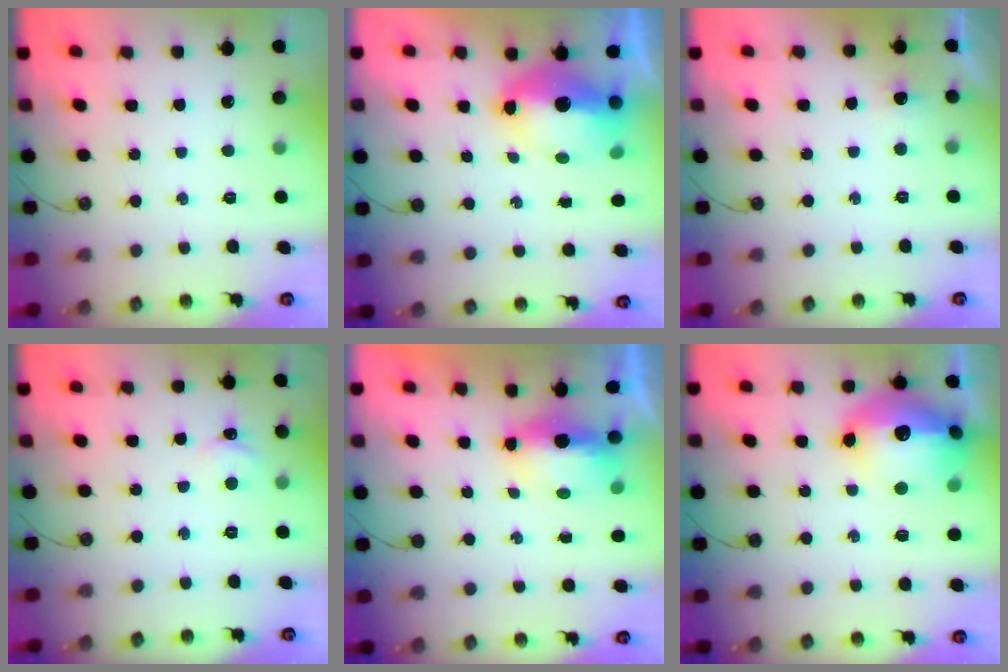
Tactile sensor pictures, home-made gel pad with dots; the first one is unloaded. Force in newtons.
{"total": 10.9, "press": 10.9, "slide": 1.1}
{"total": 3.0, "press": 2.8, "slide": 1.0}
{"total": 2.4, "press": 2.4, "slide": 0.3}
{"total": 15.0, "press": 9.1, "slide": 11.9}
{"total": 20.8, "press": 20.8, "slide": 1.7}